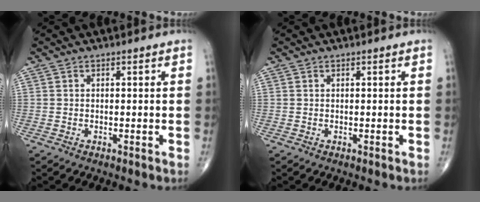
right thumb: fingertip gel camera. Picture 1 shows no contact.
{"total": 0.0}